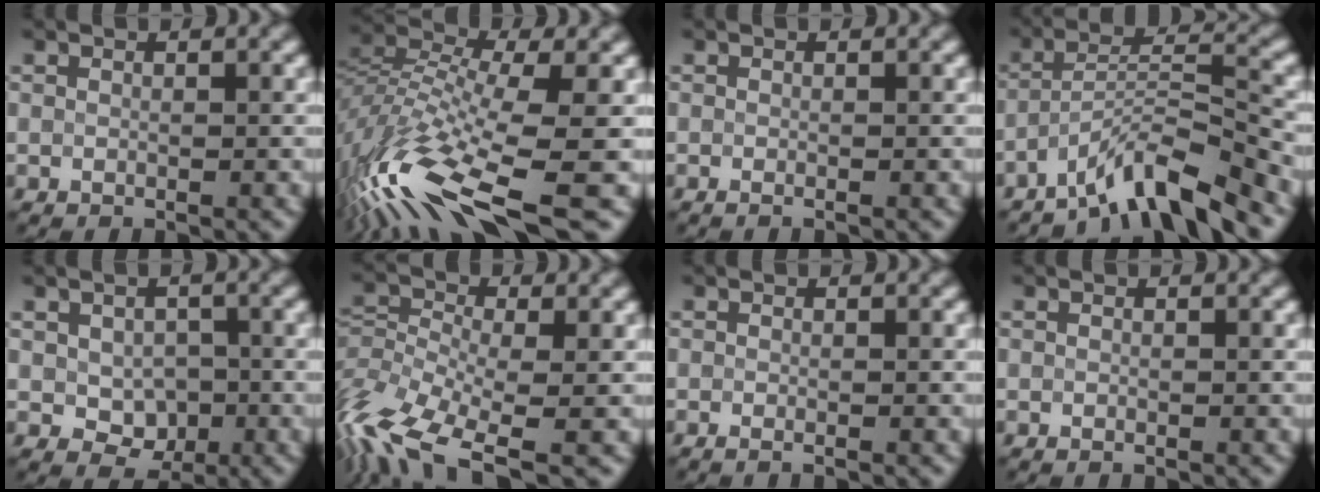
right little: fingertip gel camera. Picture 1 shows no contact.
{"total": 13.7, "force": [-7.7, 4.1, 10.5], "torque": [-0.232, -0.007, -0.132]}
{"total": 0.6, "force": [-0.3, 0.2, 0.5], "torque": [-0.004, -0.007, -0.006]}
{"total": 6.7, "force": [-5.3, 0.9, 3.9], "torque": [-0.060, 0.006, -0.099]}
{"total": 3.2, "force": [-0.3, 2.4, 2.1], "torque": [-0.031, -0.007, -0.004]}
{"total": 9.8, "force": [-5.9, 4.1, 6.7], "torque": [-0.137, -0.011, -0.120]}
{"total": 0.9, "force": [-0.4, 0.3, 0.7], "torque": [-0.005, -0.009, -0.009]}
{"total": 0.0}